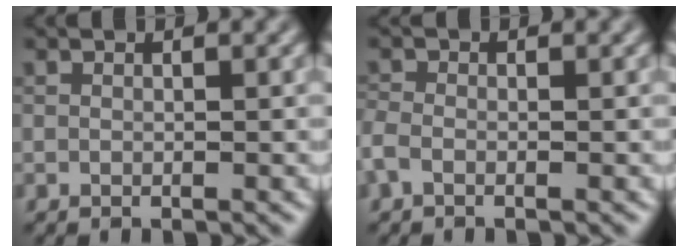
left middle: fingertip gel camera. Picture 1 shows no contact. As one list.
[{"total": 1.4, "force": [-0.7, 0.8, 0.8], "torque": [-0.022, 0.000, -0.021]}]